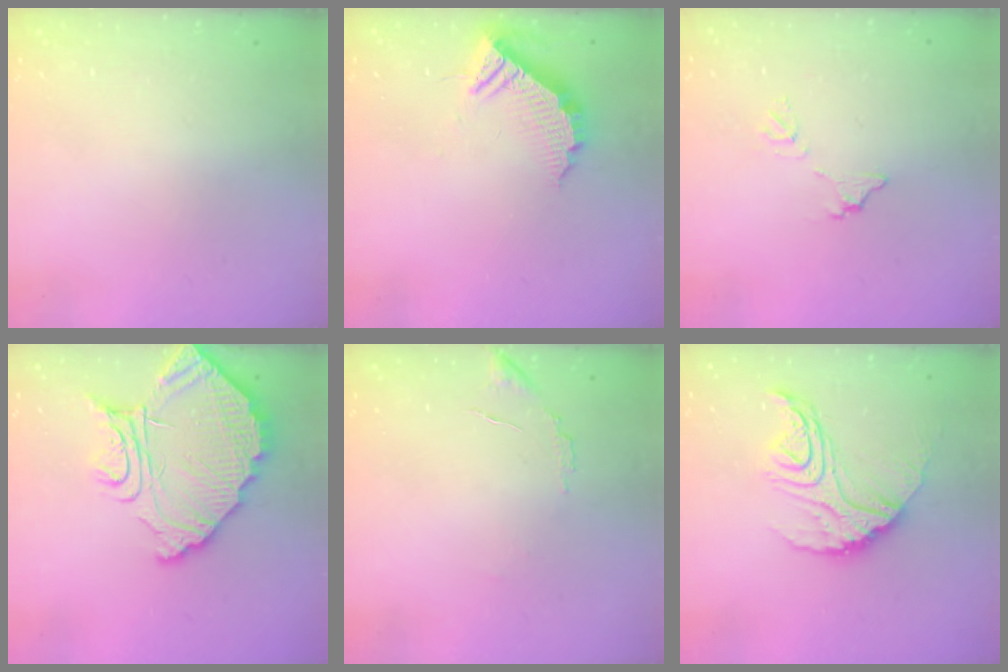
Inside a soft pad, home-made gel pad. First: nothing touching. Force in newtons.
{"total": 12.0, "press": 12.0, "slide": 0.8}
{"total": 6.6, "press": 6.6, "slide": 0.4}
{"total": 15.5, "press": 15.4, "slide": 1.6}
{"total": 6.9, "press": 6.9, "slide": 0.4}
{"total": 15.6, "press": 15.5, "slide": 1.0}